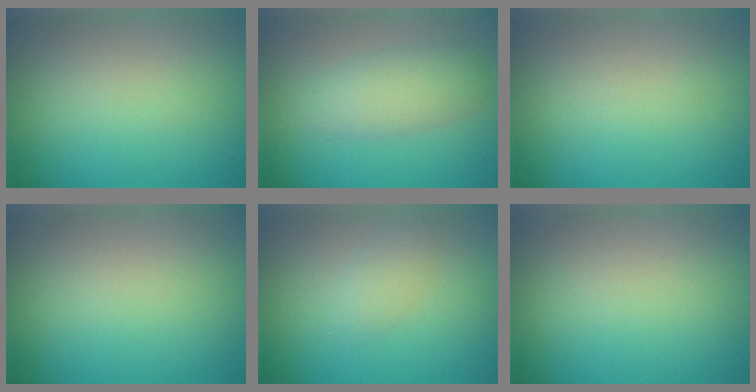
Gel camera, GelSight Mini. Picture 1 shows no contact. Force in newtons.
{"total": 2.2, "press": 2.2, "slide": 0.2}
{"total": 0.0}
{"total": 0.0}
{"total": 1.7, "press": 1.7, "slide": 0.1}
{"total": 0.0}